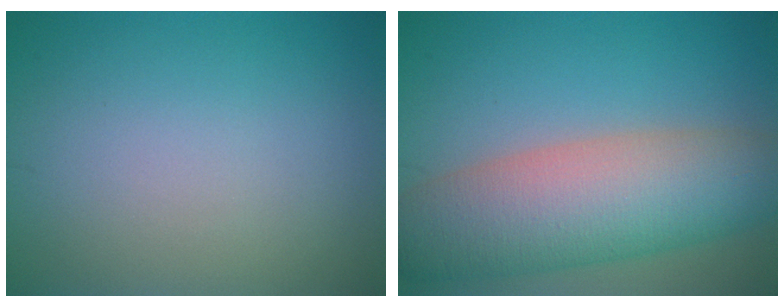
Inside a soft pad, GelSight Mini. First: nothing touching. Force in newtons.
{"total": 10.2, "press": 10.2, "slide": 0.6}